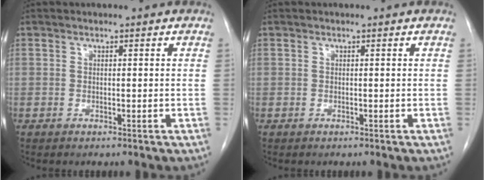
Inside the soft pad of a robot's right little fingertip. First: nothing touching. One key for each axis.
{"total": 0.0}